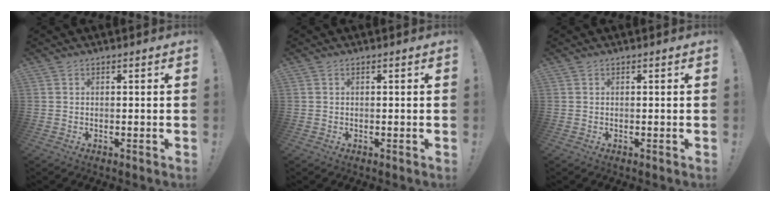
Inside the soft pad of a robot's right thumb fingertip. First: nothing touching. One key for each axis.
{"total": 0.0}
{"total": 0.0}